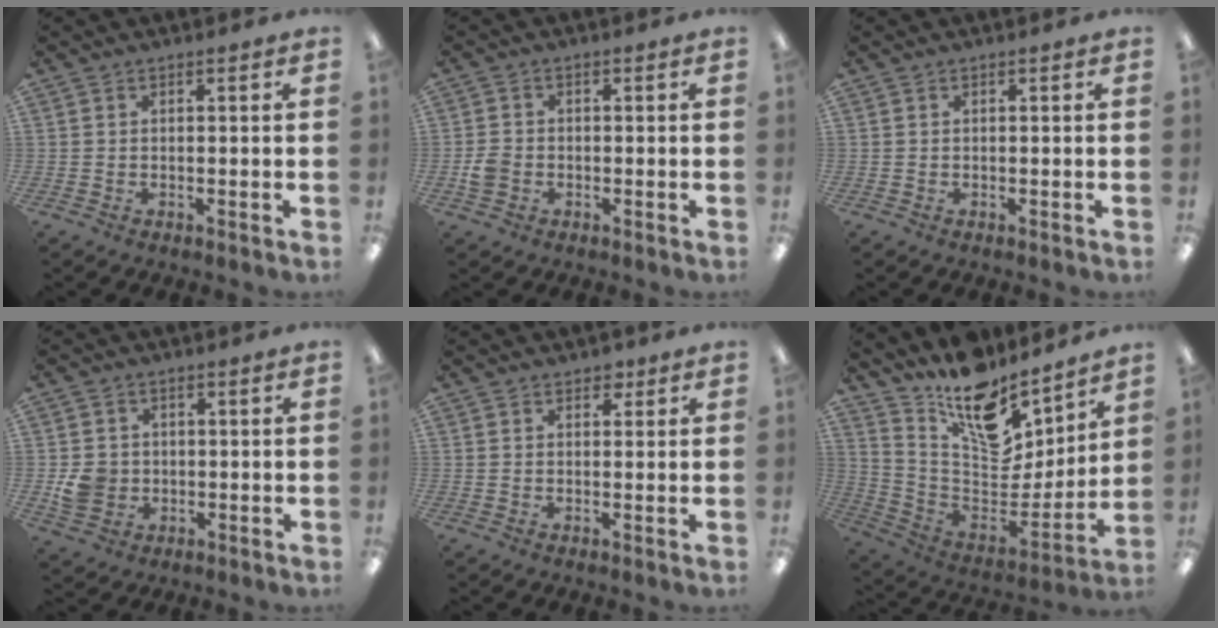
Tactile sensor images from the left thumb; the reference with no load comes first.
{"total": 3.3, "force": [-1.1, 2.7, 1.6], "torque": [-0.026, 0.007, -0.019]}
{"total": 0.0}
{"total": 5.8, "force": [-0.4, 5.3, 2.4], "torque": [-0.037, 0.006, -0.005]}
{"total": 2.5, "force": [1.7, 1.6, 1.1], "torque": [-0.007, -0.004, 0.027]}
{"total": 16.9, "force": [12.9, 7.9, 7.6], "torque": [-0.123, -0.121, 0.230]}